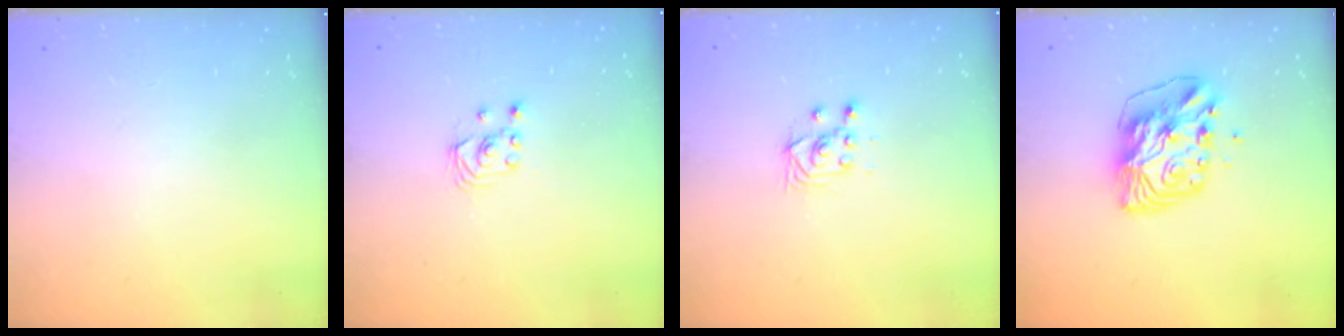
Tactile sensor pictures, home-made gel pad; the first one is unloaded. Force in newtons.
{"total": 1.8, "press": 1.8, "slide": 0.2}
{"total": 3.7, "press": 3.4, "slide": 1.6}
{"total": 8.5, "press": 8.4, "slide": 1.3}